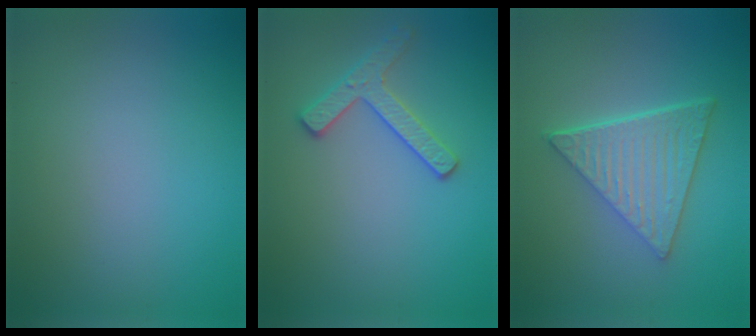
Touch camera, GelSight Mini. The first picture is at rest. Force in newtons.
{"total": 2.5, "press": 2.4, "slide": 0.5}
{"total": 6.4, "press": 4.4, "slide": 4.6}